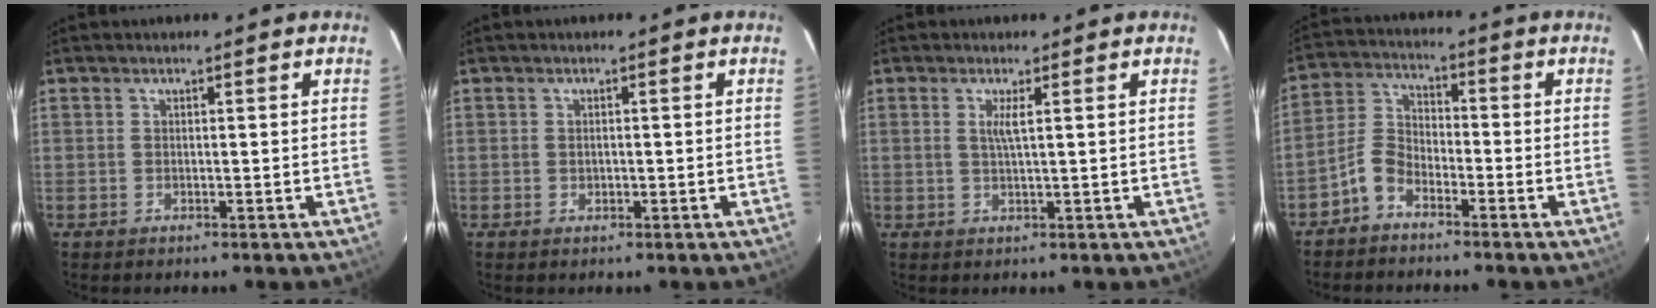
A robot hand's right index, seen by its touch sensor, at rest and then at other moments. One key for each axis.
{"total": 0.7, "fx": -0.1, "fy": 0.7, "fz": 0.2, "tx": -0.001, "ty": 0.000, "tz": -0.001}
{"total": 2.2, "fx": 0.7, "fy": -0.1, "fz": 2.1, "tx": -0.040, "ty": -0.002, "tz": 0.012}
{"total": 5.6, "fx": -4.0, "fy": 3.0, "fz": 2.7, "tx": -0.062, "ty": 0.020, "tz": -0.086}